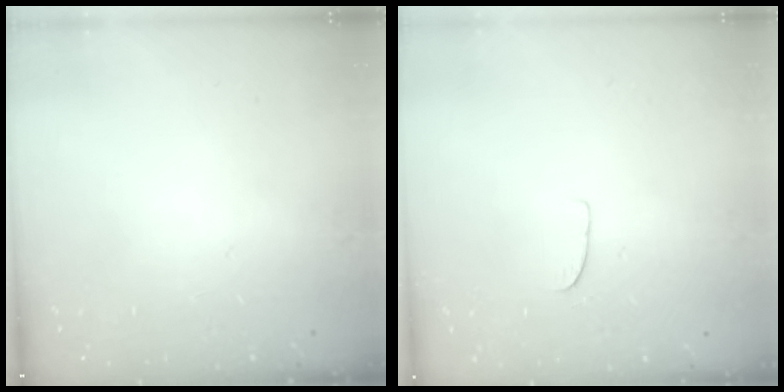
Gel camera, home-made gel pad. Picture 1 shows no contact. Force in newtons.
{"total": 5.4, "press": 5.4, "slide": 0.3}